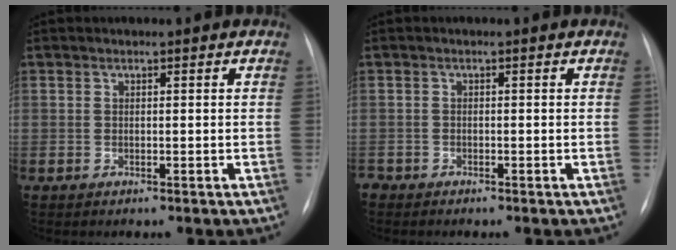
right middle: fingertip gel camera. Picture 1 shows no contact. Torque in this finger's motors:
{"motor_torque": [0.05, -0.08, 0.00, 0.01]}